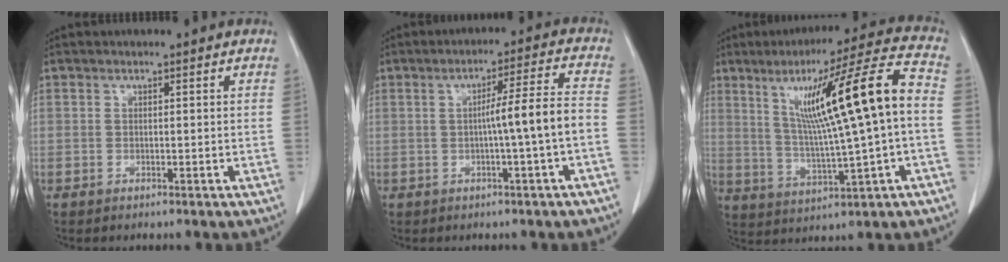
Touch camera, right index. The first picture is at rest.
{"total": 7.1, "force": [-1.6, -1.0, 6.9], "torque": [-0.104, 0.015, -0.021]}
{"total": 16.9, "force": [2.0, 0.0, 16.8], "torque": [-0.267, 0.020, 0.036]}